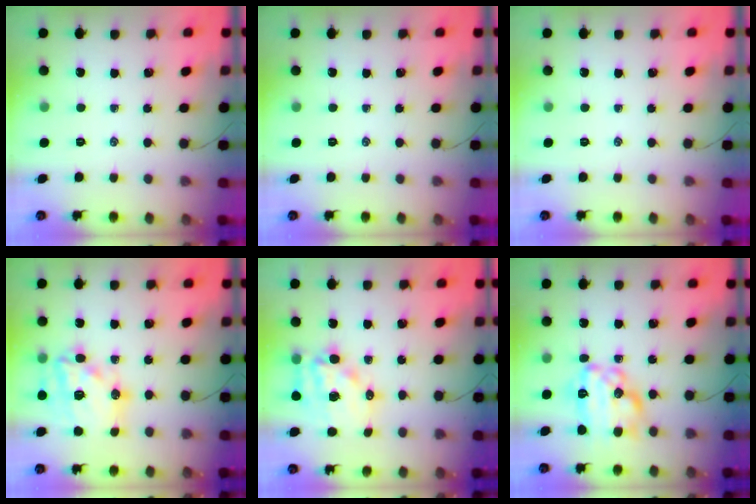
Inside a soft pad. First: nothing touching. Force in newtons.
{"total": 0.0}
{"total": 0.0}
{"total": 20.6, "press": 20.3, "slide": 3.9}
{"total": 13.3, "press": 12.9, "slide": 3.2}
{"total": 17.1, "press": 17.1, "slide": 1.1}